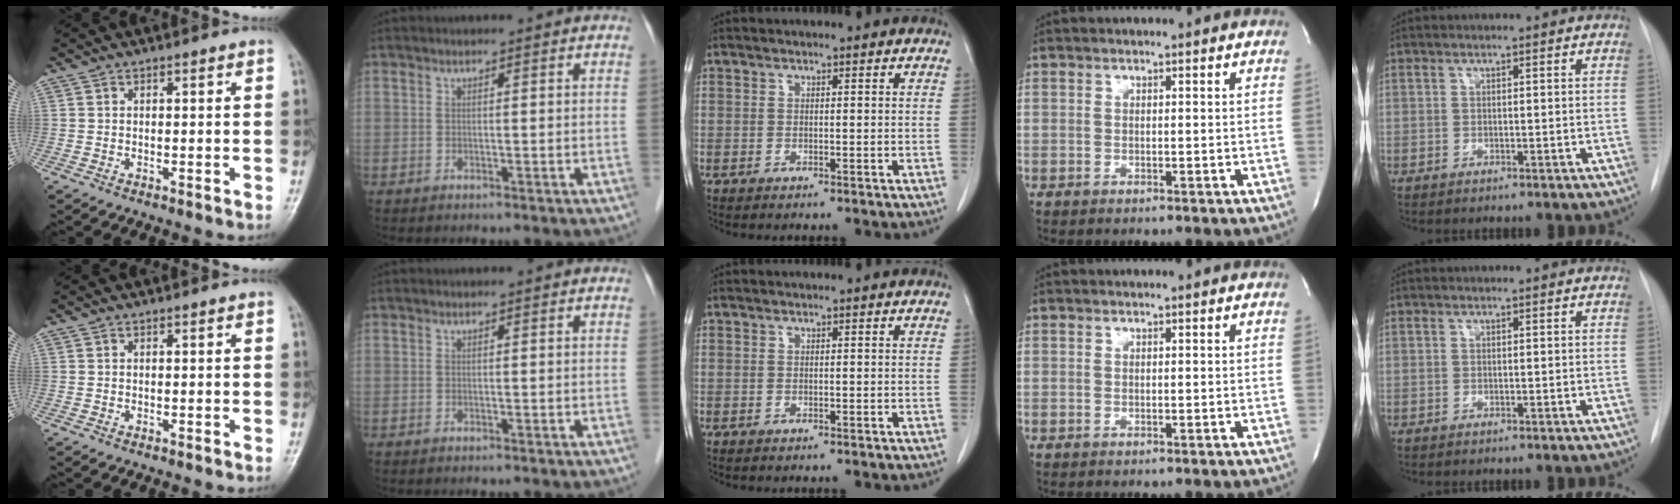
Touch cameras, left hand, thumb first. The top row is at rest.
{}